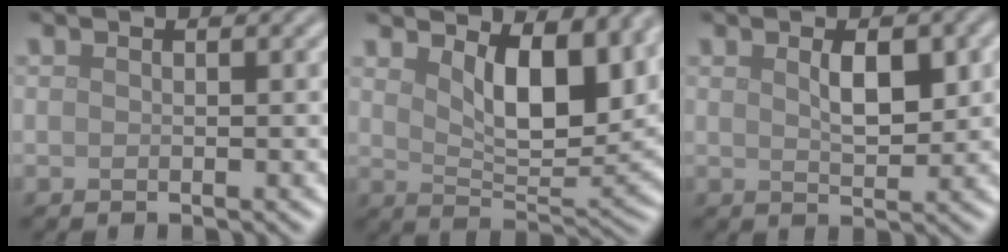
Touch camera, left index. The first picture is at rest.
{"total": 7.2, "force": [3.4, 3.2, 5.6], "torque": [-0.091, -0.013, 0.054]}
{"total": 3.0, "force": [1.0, 1.3, 2.5], "torque": [-0.045, -0.001, 0.020]}